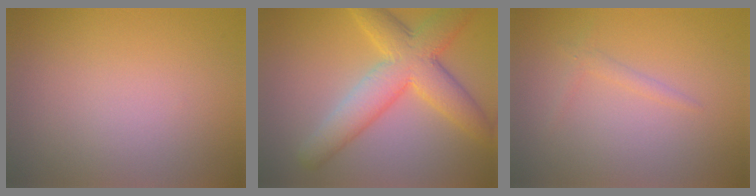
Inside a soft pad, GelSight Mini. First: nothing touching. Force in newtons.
{"total": 7.4, "press": 7.4, "slide": 0.4}
{"total": 0.9, "press": 0.9, "slide": 0.1}